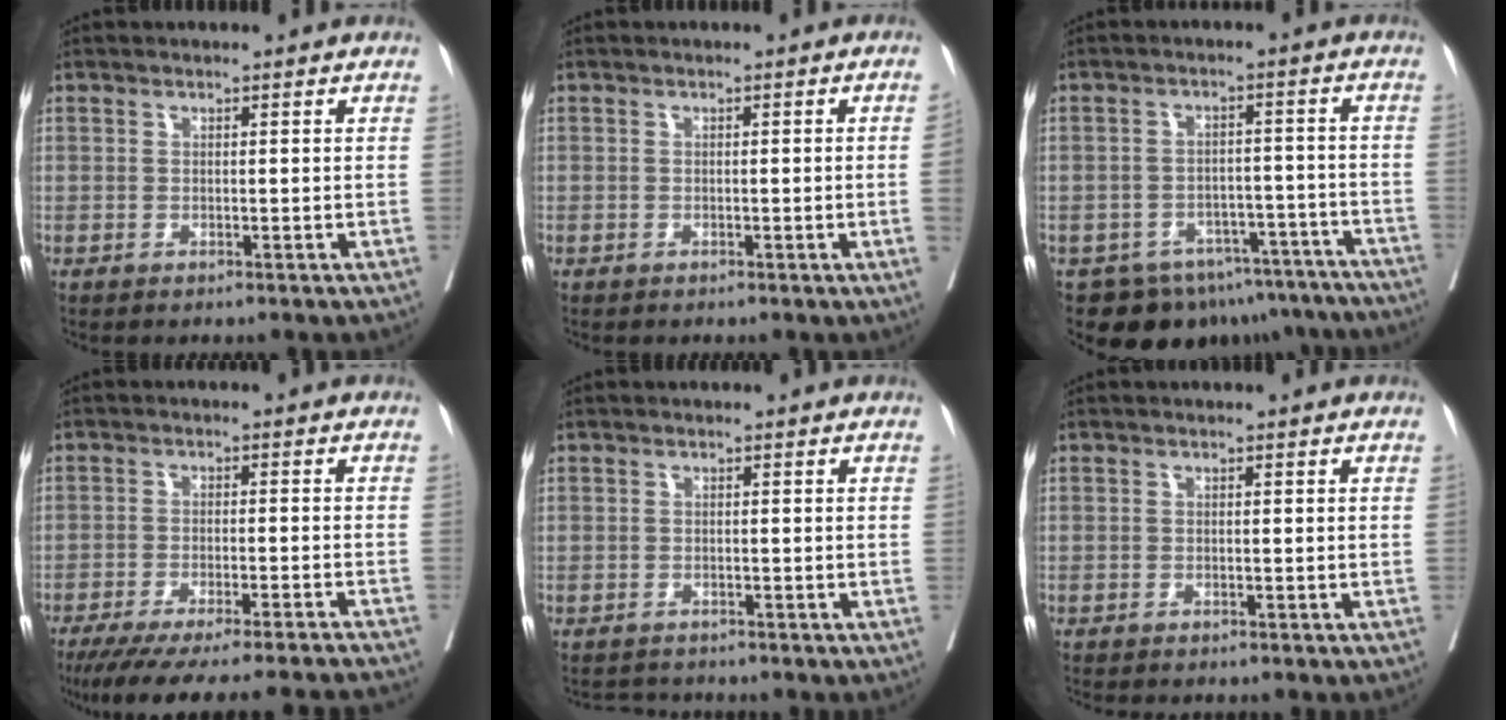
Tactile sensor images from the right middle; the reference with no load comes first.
{"total": 1.6, "force": [-0.4, -0.4, 1.5], "torque": [-0.027, 0.001, -0.003]}
{"total": 15.2, "force": [-12.4, 7.8, 4.1], "torque": [-0.045, 0.026, -0.144]}
{"total": 21.9, "force": [-19.9, 0.0, 9.2], "torque": [-0.114, -0.057, -0.269]}
{"total": 1.9, "force": [-1.8, 0.4, -0.4], "torque": [0.004, -0.010, -0.031]}
{"total": 3.0, "force": [-2.7, 0.4, 1.3], "torque": [-0.022, -0.006, -0.035]}